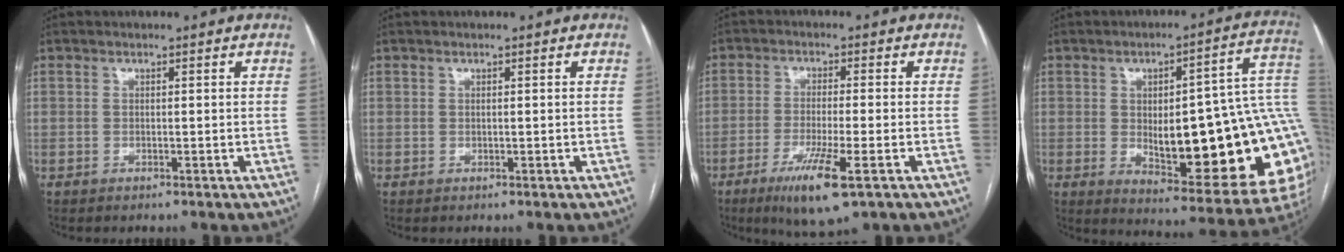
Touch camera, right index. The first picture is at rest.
{"total": 0.0}
{"total": 9.2, "force": [-4.7, 0.6, 7.9], "torque": [-0.146, -0.025, -0.077]}
{"total": 26.7, "force": [-0.9, 6.7, 25.8], "torque": [-0.256, 0.021, 0.005]}